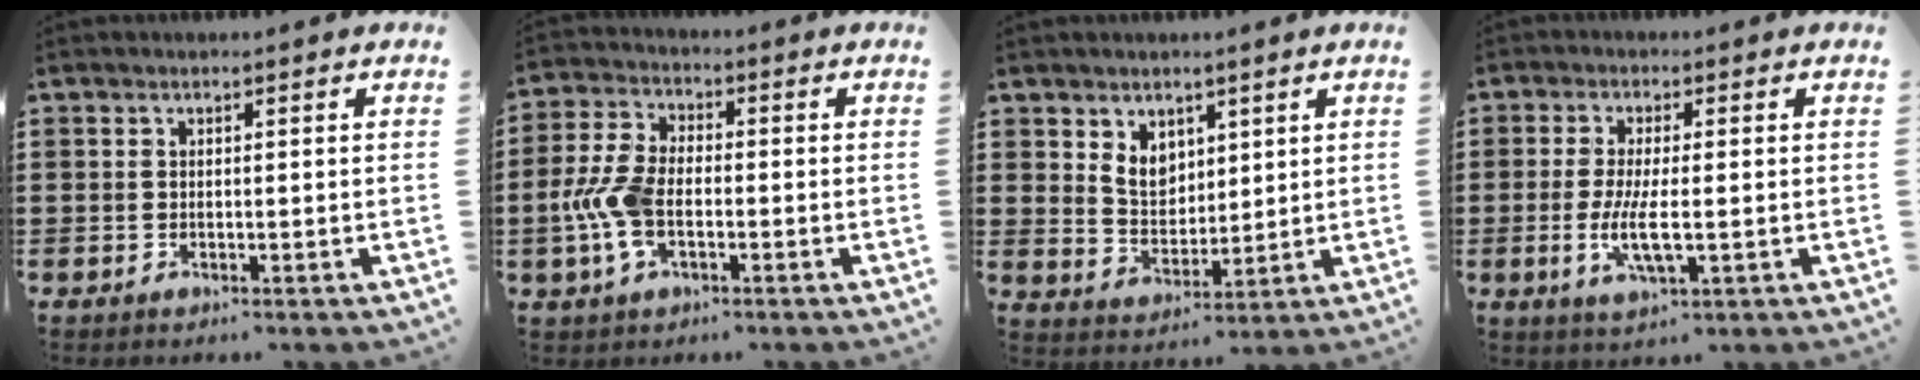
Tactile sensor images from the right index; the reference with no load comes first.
{"total": 7.5, "force": [-1.8, 4.2, 6.0], "torque": [-0.152, -0.004, -0.042]}
{"total": 5.2, "force": [2.6, 3.9, 2.3], "torque": [-0.052, 0.008, 0.046]}
{"total": 5.9, "force": [-1.1, 1.6, 5.6], "torque": [-0.117, -0.008, -0.023]}